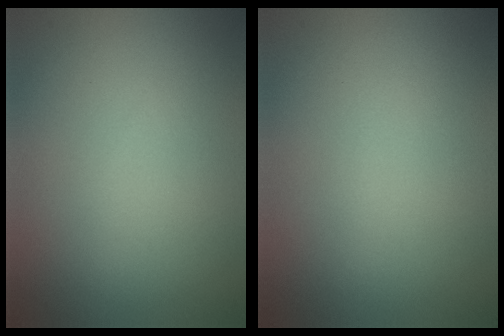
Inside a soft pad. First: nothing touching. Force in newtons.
{"total": 0.0}